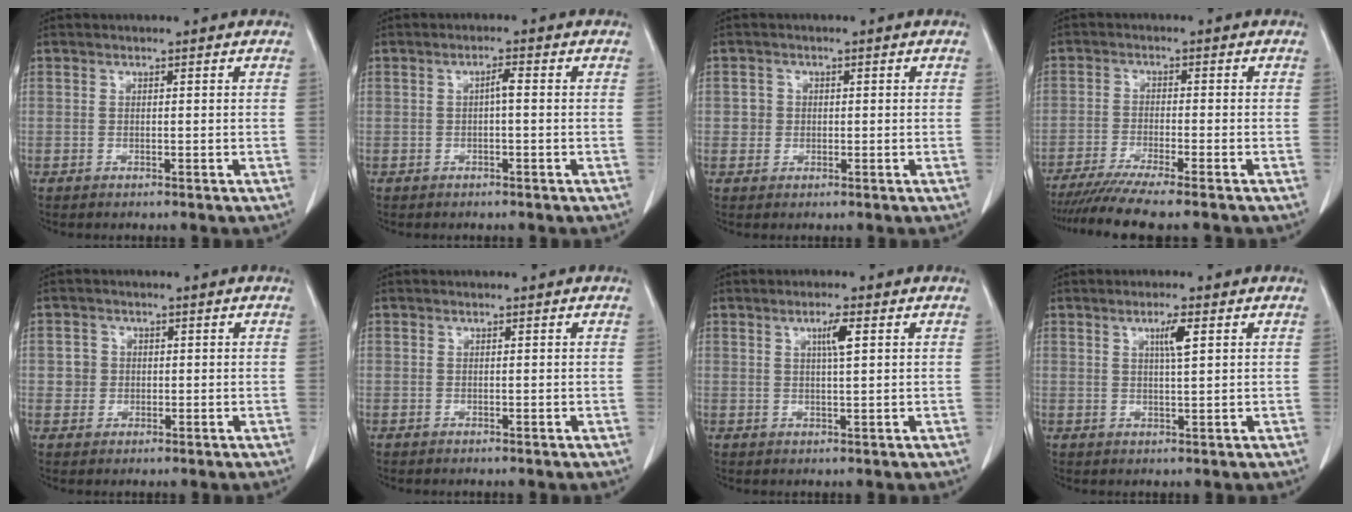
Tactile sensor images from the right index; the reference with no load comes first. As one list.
[{"total": 1.6, "force": [-0.1, 0.2, 1.6], "torque": [-0.027, 0.004, 0.000]}, {"total": 1.9, "force": [0.1, 1.8, 0.3], "torque": [0.001, 0.005, 0.003]}, {"total": 9.8, "force": [-8.4, -0.8, 5.1], "torque": [-0.065, -0.025, -0.131]}, {"total": 2.5, "force": [0.2, 2.4, 0.4], "torque": [0.001, 0.006, 0.006]}, {"total": 0.0}, {"total": 3.0, "force": [1.1, 0.0, 2.8], "torque": [-0.049, -0.001, 0.018]}, {"total": 3.1, "force": [1.3, 0.0, 2.9], "torque": [-0.051, -0.002, 0.022]}]